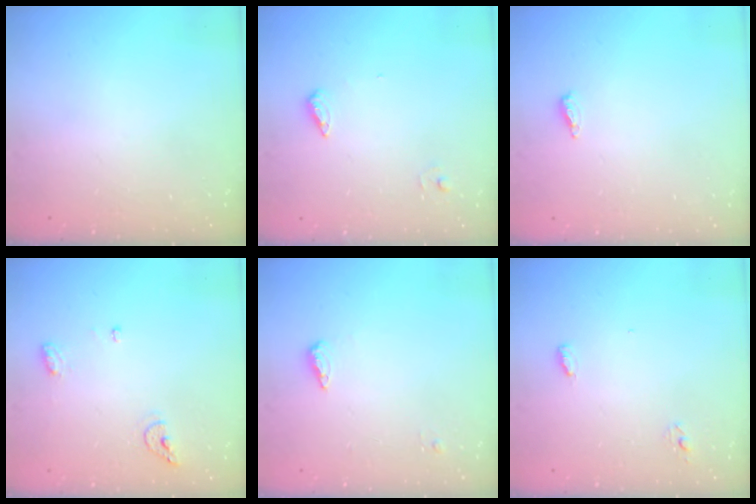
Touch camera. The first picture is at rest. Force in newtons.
{"total": 5.9, "press": 5.8, "slide": 1.4}
{"total": 4.6, "press": 4.4, "slide": 1.1}
{"total": 6.6, "press": 6.5, "slide": 1.0}
{"total": 5.0, "press": 4.9, "slide": 1.1}
{"total": 4.2, "press": 4.0, "slide": 1.3}